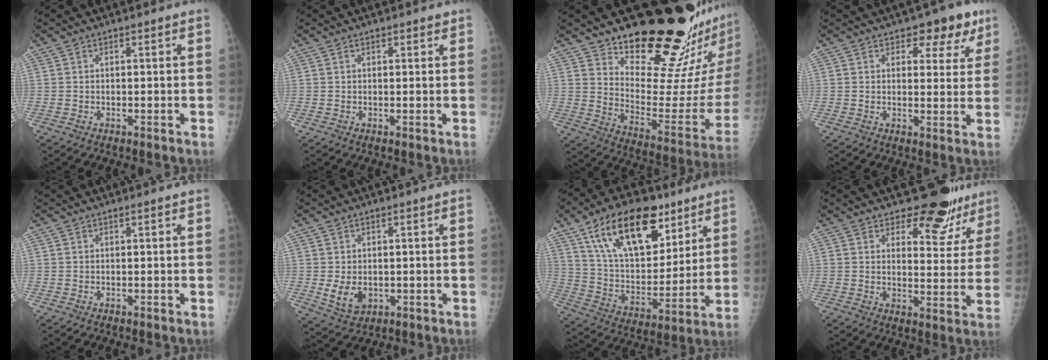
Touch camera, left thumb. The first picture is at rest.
{"total": 0.7, "force": [0.5, 0.4, 0.2], "torque": [0.002, -0.004, 0.005]}
{"total": 22.6, "force": [17.9, 5.7, 12.6], "torque": [-0.139, -0.163, 0.257]}
{"total": 7.8, "force": [4.7, 4.5, 4.4], "torque": [-0.009, -0.016, 0.056]}
{"total": 0.0}
{"total": 5.4, "force": [-0.6, 4.0, 3.5], "torque": [-0.050, -0.009, 0.003]}
{"total": 23.0, "force": [13.1, 11.9, 14.7], "torque": [-0.208, -0.042, 0.230]}
{"total": 11.5, "force": [9.7, 5.4, 3.1], "torque": [0.005, -0.076, 0.109]}